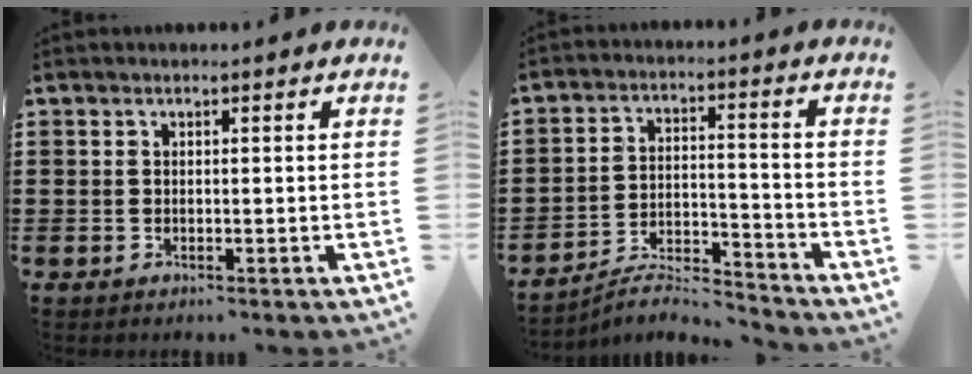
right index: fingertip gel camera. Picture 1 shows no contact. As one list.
[{"total": 5.3, "force": [-5.2, 0.2, 1.4], "torque": [-0.030, -0.005, -0.103]}]